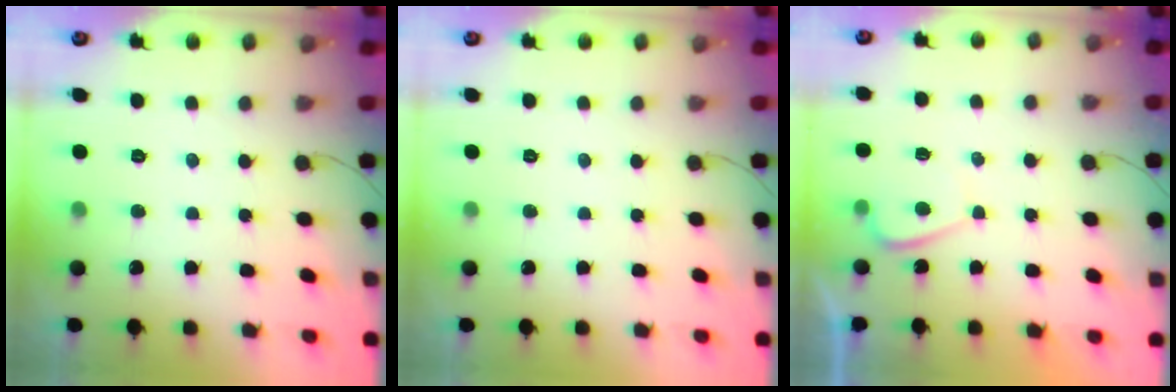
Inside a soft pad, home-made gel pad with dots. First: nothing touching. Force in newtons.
{"total": 0.0}
{"total": 1.9, "press": 1.8, "slide": 0.7}